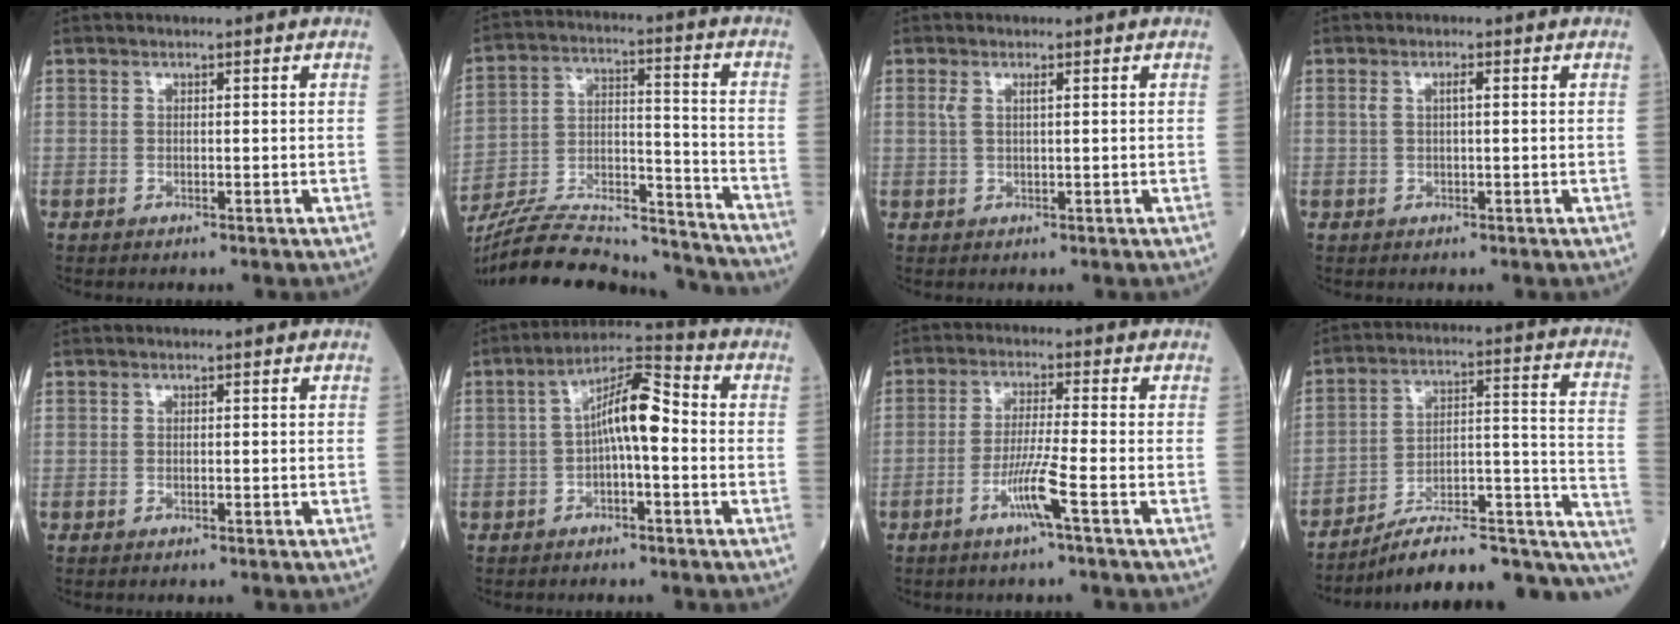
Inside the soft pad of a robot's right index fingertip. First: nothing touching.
{"total": 24.1, "force": [-22.7, 3.3, 7.3], "torque": [-0.133, 0.008, -0.354]}
{"total": 1.9, "force": [0.7, 0.4, 1.7], "torque": [-0.043, 0.012, 0.016]}
{"total": 1.8, "force": [0.4, 0.4, 1.7], "torque": [-0.040, 0.010, 0.010]}
{"total": 0.0}
{"total": 8.2, "force": [-0.4, 1.9, 8.0], "torque": [-0.139, 0.029, -0.012]}
{"total": 5.7, "force": [-2.8, -1.1, 4.8], "torque": [-0.094, -0.010, -0.058]}
{"total": 20.5, "force": [-15.1, 5.7, 12.7], "torque": [-0.102, 0.064, -0.212]}